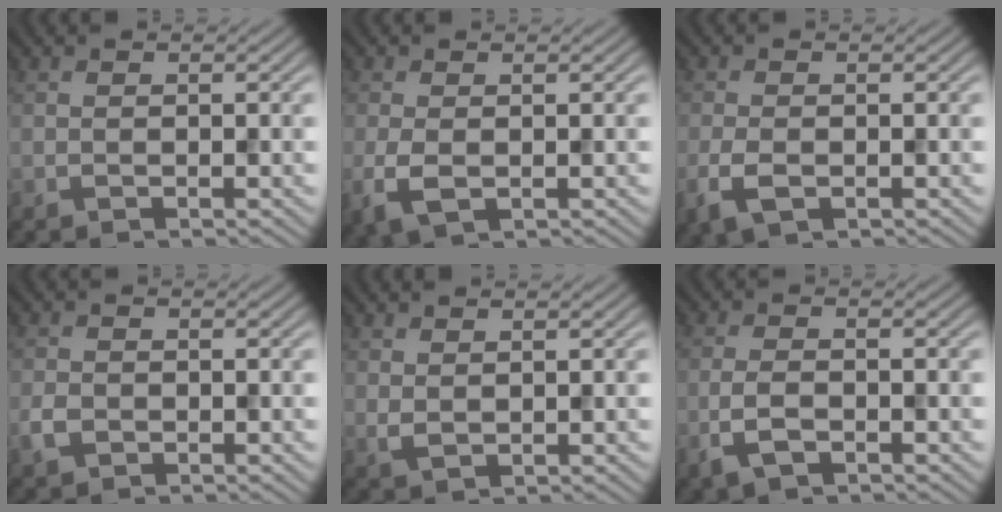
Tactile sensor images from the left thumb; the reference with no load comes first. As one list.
[{"total": 3.4, "force": [-0.8, 2.0, 2.7], "torque": [-0.074, -0.012, -0.016]}, {"total": 3.5, "force": [-1.4, 1.8, 2.6], "torque": [-0.067, -0.010, -0.027]}, {"total": 2.0, "force": [-0.9, 1.4, 1.0], "torque": [-0.025, -0.004, -0.022]}, {"total": 1.4, "force": [0.8, 0.8, 0.9], "torque": [-0.022, -0.004, 0.020]}, {"total": 3.3, "force": [-1.6, 1.4, 2.5], "torque": [-0.061, -0.004, -0.036]}]